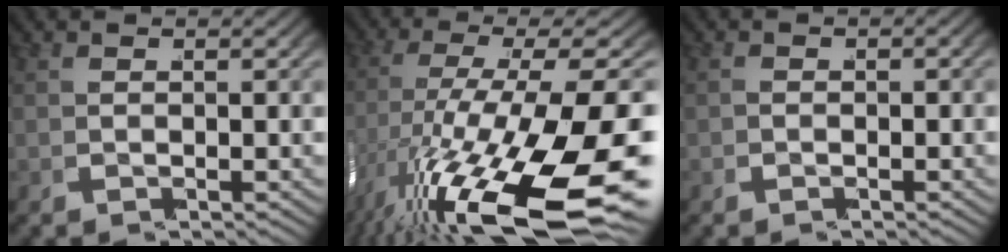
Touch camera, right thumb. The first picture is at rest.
{"total": 16.8, "force": [-7.0, 7.9, 13.1], "torque": [-0.274, -0.064, -0.072]}
{"total": 0.8, "force": [-0.7, 0.4, 0.0], "torque": [0.005, 0.003, -0.015]}